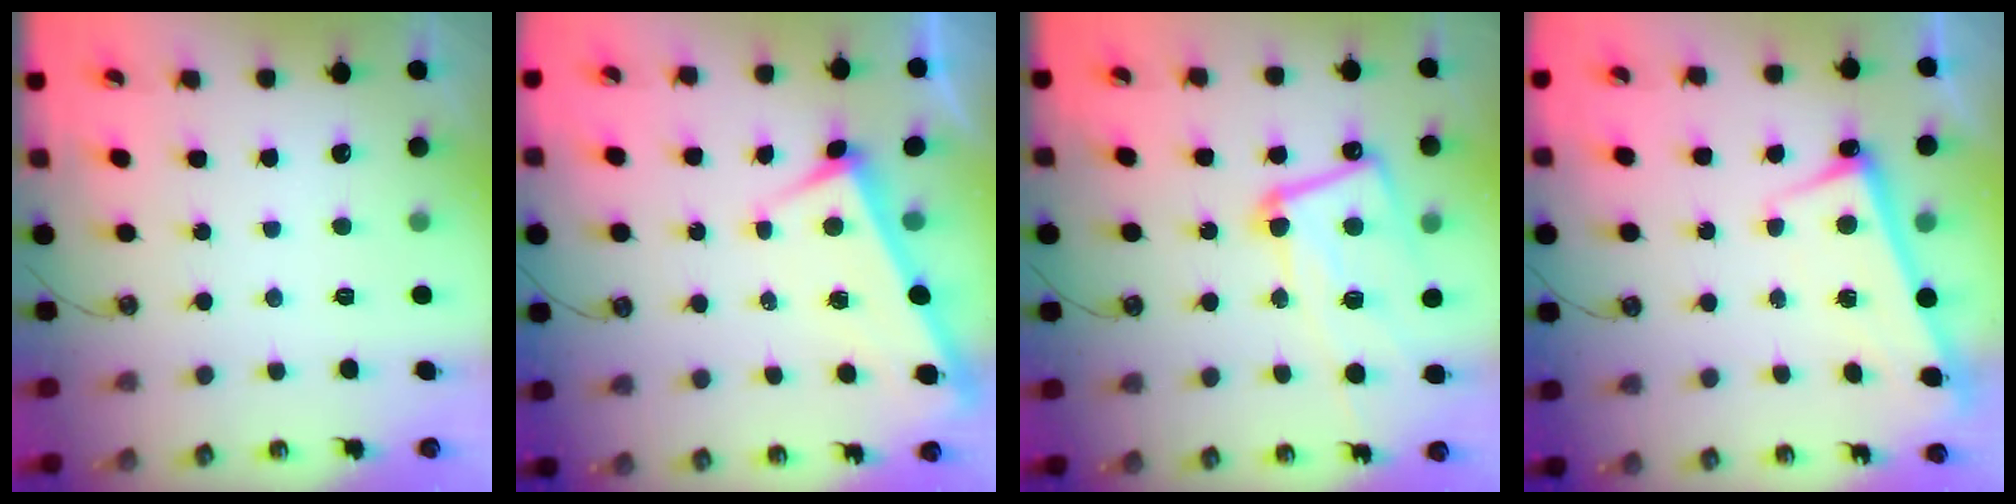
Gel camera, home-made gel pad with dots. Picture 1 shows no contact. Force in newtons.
{"total": 3.9, "press": 3.9, "slide": 0.2}
{"total": 15.2, "press": 15.1, "slide": 1.6}
{"total": 2.7, "press": 2.6, "slide": 0.4}